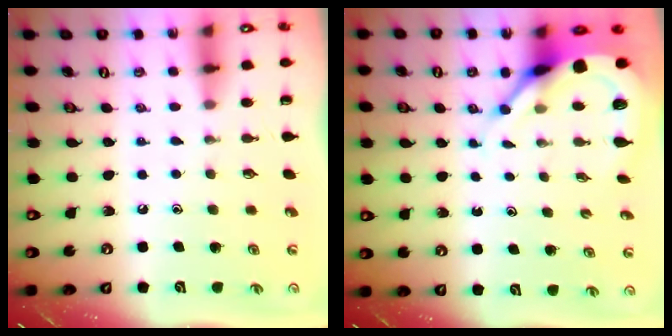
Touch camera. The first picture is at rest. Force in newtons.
{"total": 8.1, "press": 8.0, "slide": 0.9}